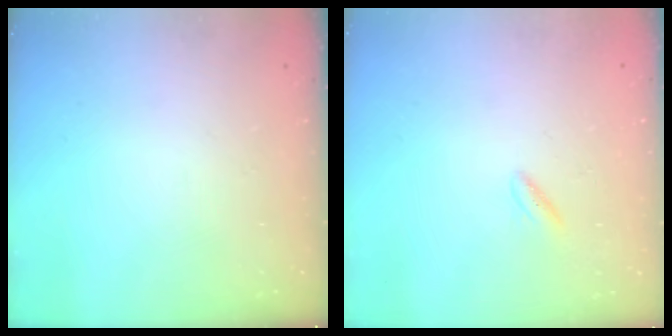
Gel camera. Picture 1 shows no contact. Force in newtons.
{"total": 1.3, "press": 1.2, "slide": 0.5}